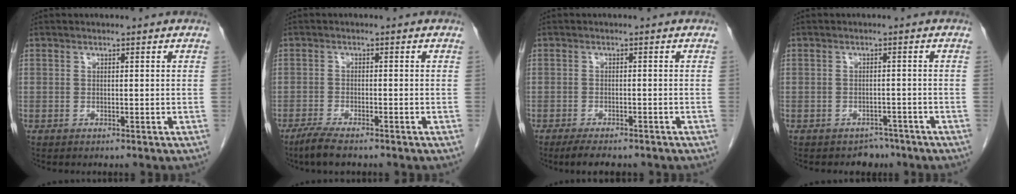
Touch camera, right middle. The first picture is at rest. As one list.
[{"total": 4.3, "force": [-3.3, 0.7, 2.7], "torque": [-0.054, -0.010, -0.057]}, {"total": 5.6, "force": [-4.5, 1.6, 2.9], "torque": [-0.043, -0.010, -0.062]}, {"total": 2.5, "force": [-2.0, 1.5, 0.0], "torque": [-0.002, 0.005, -0.026]}]